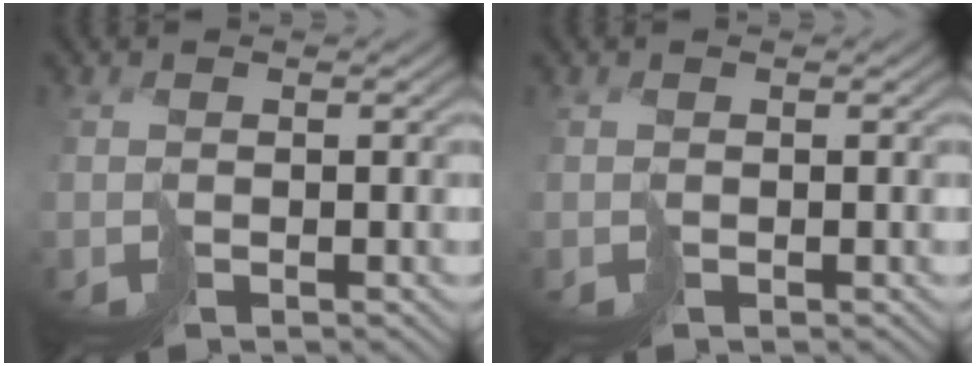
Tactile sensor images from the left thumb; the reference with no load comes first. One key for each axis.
{"total": 0.0}